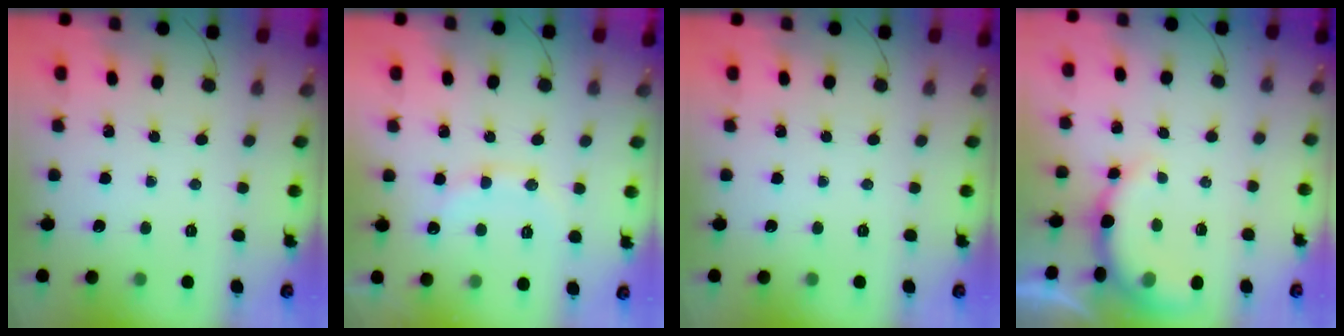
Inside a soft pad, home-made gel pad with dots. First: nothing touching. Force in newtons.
{"total": 11.1, "press": 11.1, "slide": 1.0}
{"total": 0.0}
{"total": 8.3, "press": 8.2, "slide": 1.4}